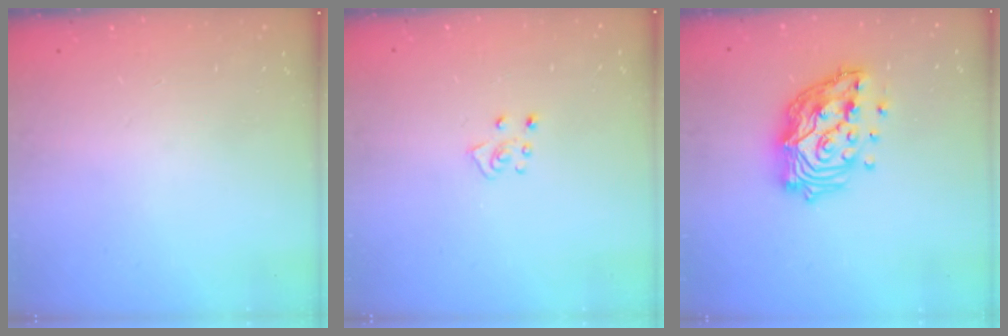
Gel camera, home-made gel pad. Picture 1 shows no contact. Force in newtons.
{"total": 4.2, "press": 4.2, "slide": 0.4}
{"total": 17.4, "press": 17.1, "slide": 3.2}